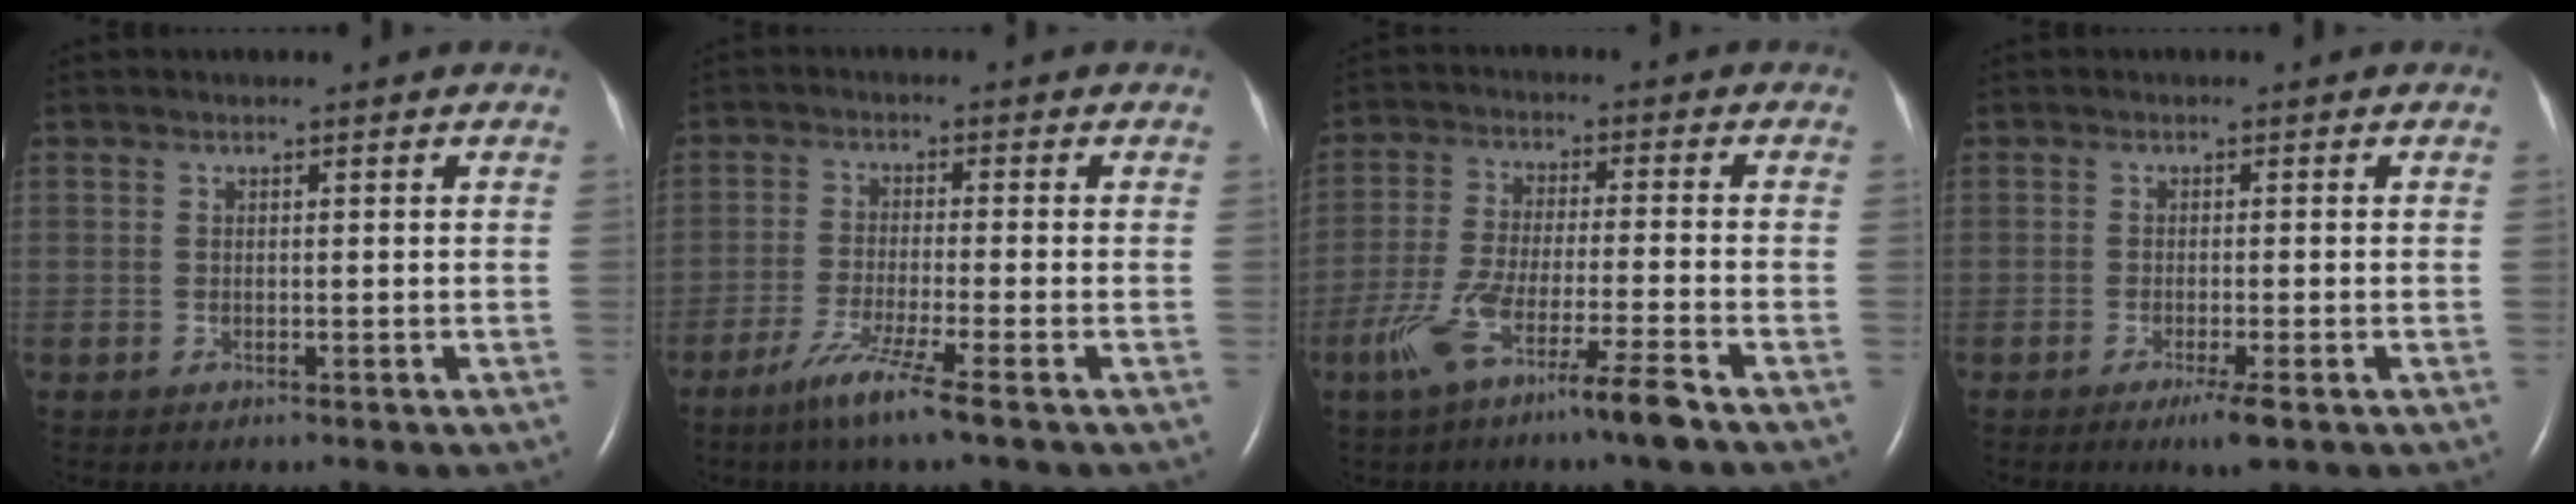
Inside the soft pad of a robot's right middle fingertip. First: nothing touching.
{"total": 6.3, "force": [-4.0, -1.0, 4.8], "torque": [-0.095, -0.020, -0.080]}
{"total": 9.5, "force": [-6.0, -0.6, 7.3], "torque": [-0.143, -0.022, -0.113]}
{"total": 3.0, "force": [-1.7, 0.0, 2.5], "torque": [-0.043, -0.010, -0.027]}